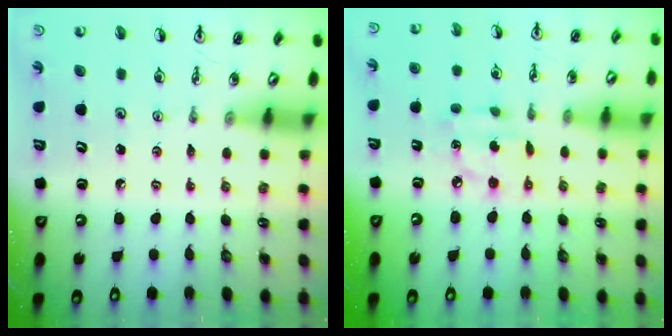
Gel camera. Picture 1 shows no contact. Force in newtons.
{"total": 6.5, "press": 6.5, "slide": 0.3}